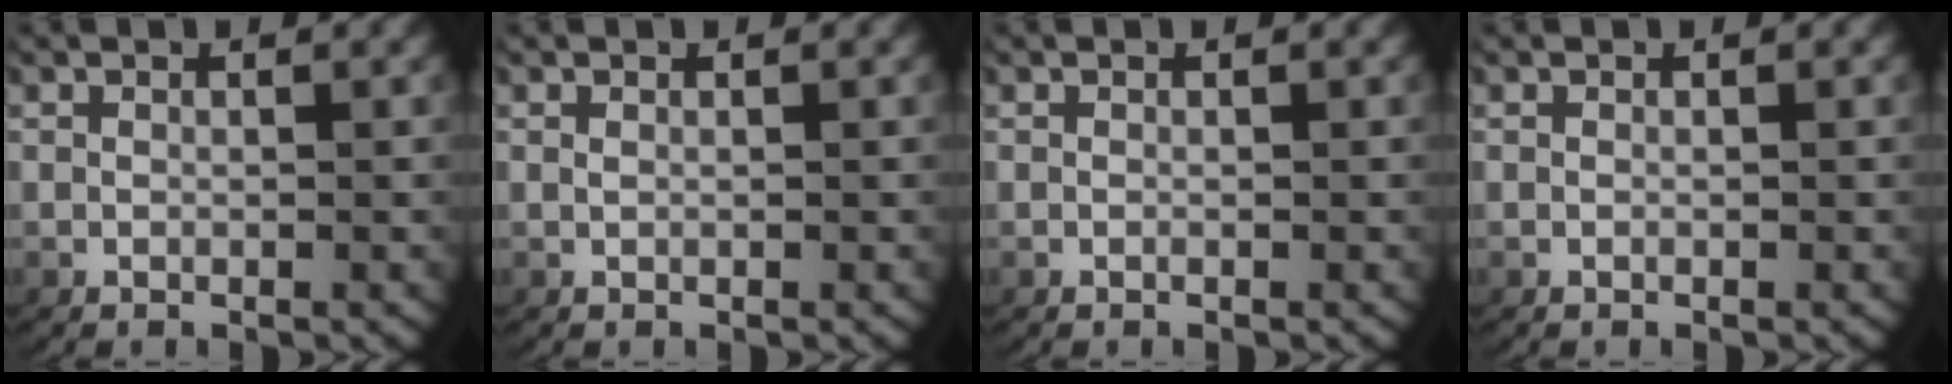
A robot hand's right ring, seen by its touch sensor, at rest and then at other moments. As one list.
[{"total": 0.0}, {"total": 0.0}, {"total": 0.0}]